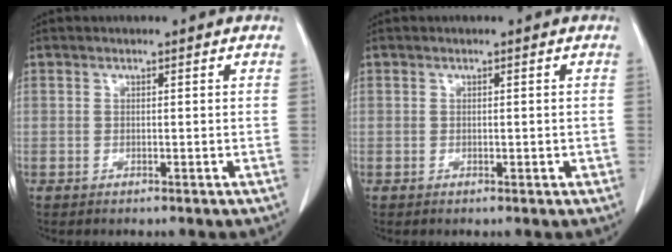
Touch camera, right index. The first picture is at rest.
{"total": 0.9, "force": [-0.1, 0.6, 0.7], "torque": [-0.010, 0.006, 0.002]}